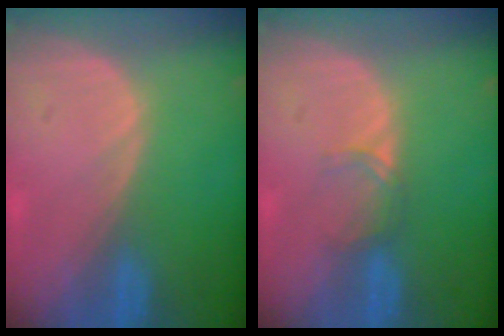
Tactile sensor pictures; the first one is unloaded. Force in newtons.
{"total": 1.9, "press": 1.9, "slide": 0.3}